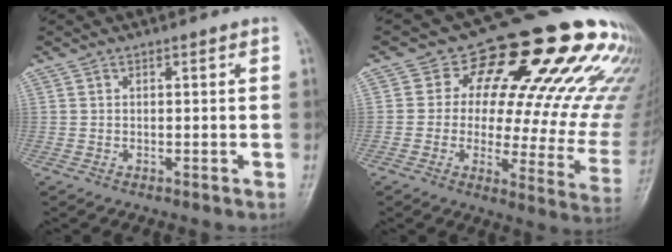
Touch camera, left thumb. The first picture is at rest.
{"total": 25.2, "force": [12.4, 11.7, 18.5], "torque": [-0.197, -0.026, 0.153]}